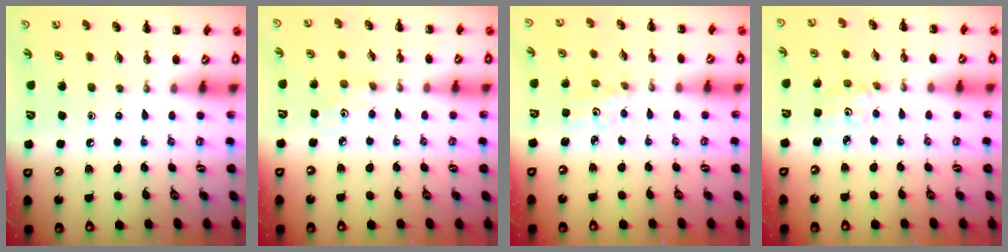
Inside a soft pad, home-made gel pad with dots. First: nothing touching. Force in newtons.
{"total": 2.2, "press": 2.1, "slide": 0.7}
{"total": 2.4, "press": 2.3, "slide": 0.7}
{"total": 1.5, "press": 1.5, "slide": 0.3}